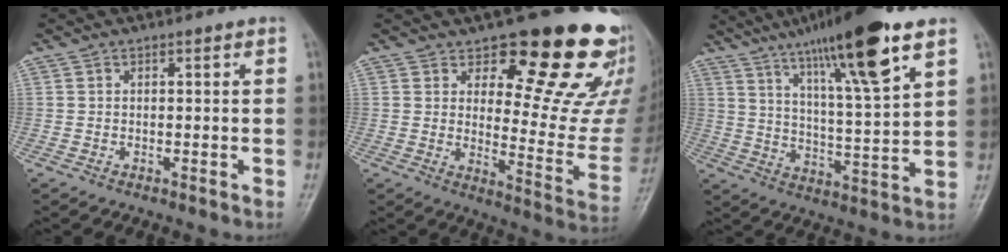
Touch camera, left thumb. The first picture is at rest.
{"total": 21.4, "force": [15.5, 7.3, 12.8], "torque": [-0.113, -0.120, 0.197]}
{"total": 19.0, "force": [11.9, 2.3, 14.7], "torque": [-0.232, -0.046, 0.198]}